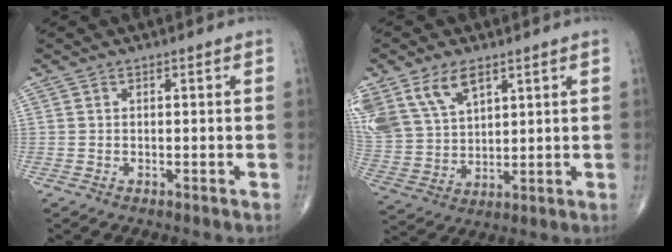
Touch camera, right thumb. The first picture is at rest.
{"total": 13.6, "force": [7.7, 7.9, 7.9], "torque": [-0.156, -0.014, 0.164]}